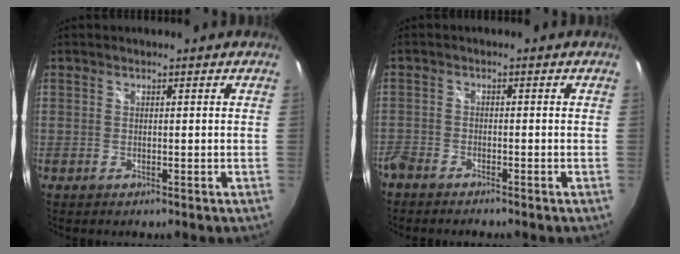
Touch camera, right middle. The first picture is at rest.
{"total": 3.7, "force": [-3.3, 1.1, 1.2], "torque": [-0.043, -0.012, -0.066]}